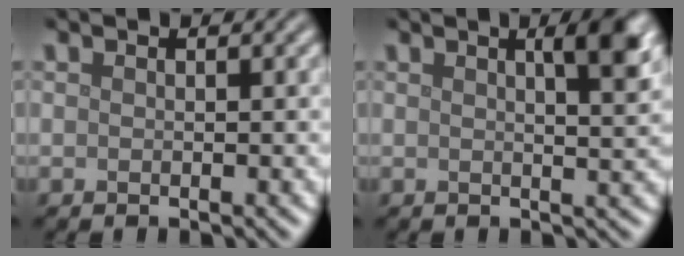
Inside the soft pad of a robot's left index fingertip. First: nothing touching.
{"total": 4.0, "force": [1.7, 1.0, 3.5], "torque": [-0.036, 0.008, 0.018]}